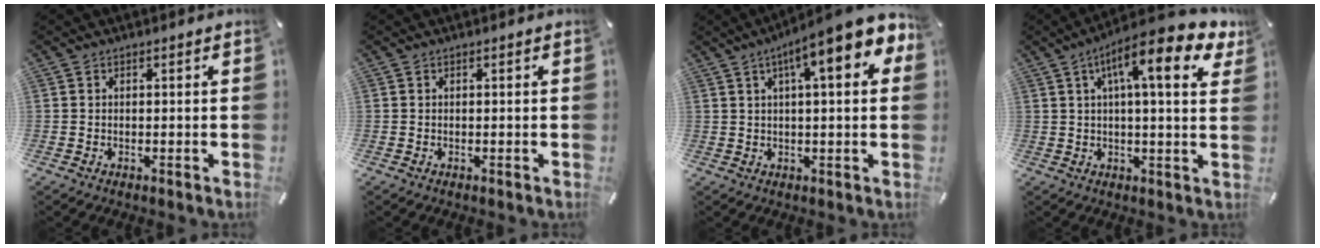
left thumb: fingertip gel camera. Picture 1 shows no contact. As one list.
[{"total": 0.0}, {"total": 12.9, "force": [6.1, 2.5, 11.1], "torque": [-0.167, -0.033, 0.094]}, {"total": 15.4, "force": [6.8, 4.0, 13.2], "torque": [-0.207, -0.025, 0.105]}]